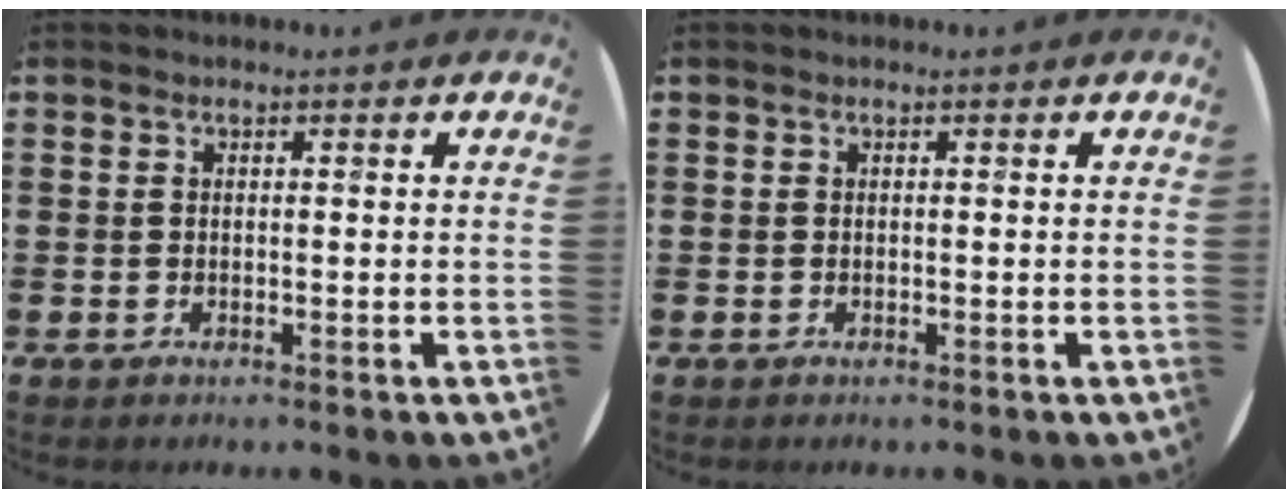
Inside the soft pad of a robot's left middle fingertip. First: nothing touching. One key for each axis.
{"total": 0.0}